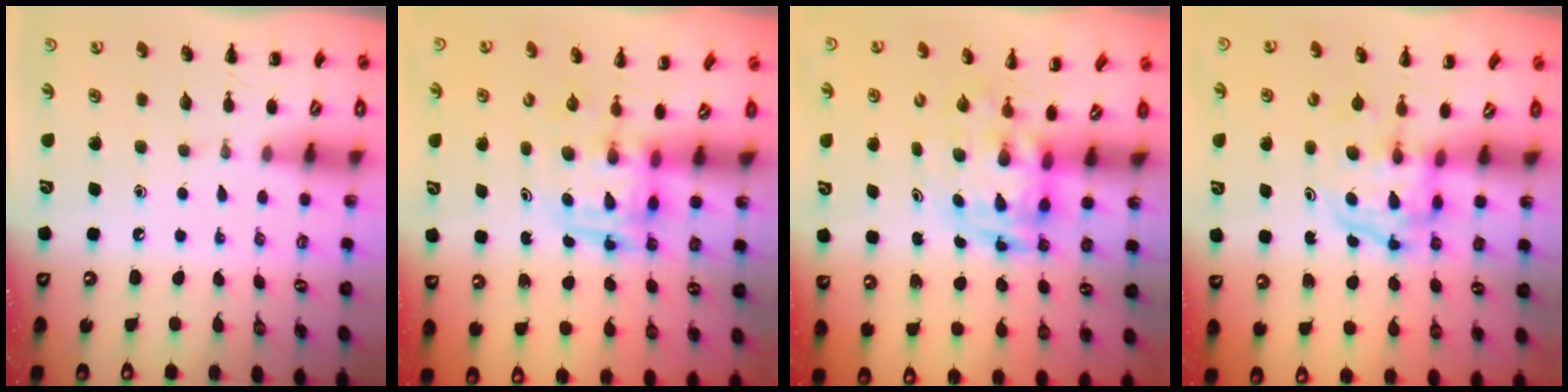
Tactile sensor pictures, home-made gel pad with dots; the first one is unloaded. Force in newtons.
{"total": 3.9, "press": 3.8, "slide": 0.7}
{"total": 3.6, "press": 3.5, "slide": 0.8}
{"total": 3.9, "press": 3.9, "slide": 0.6}